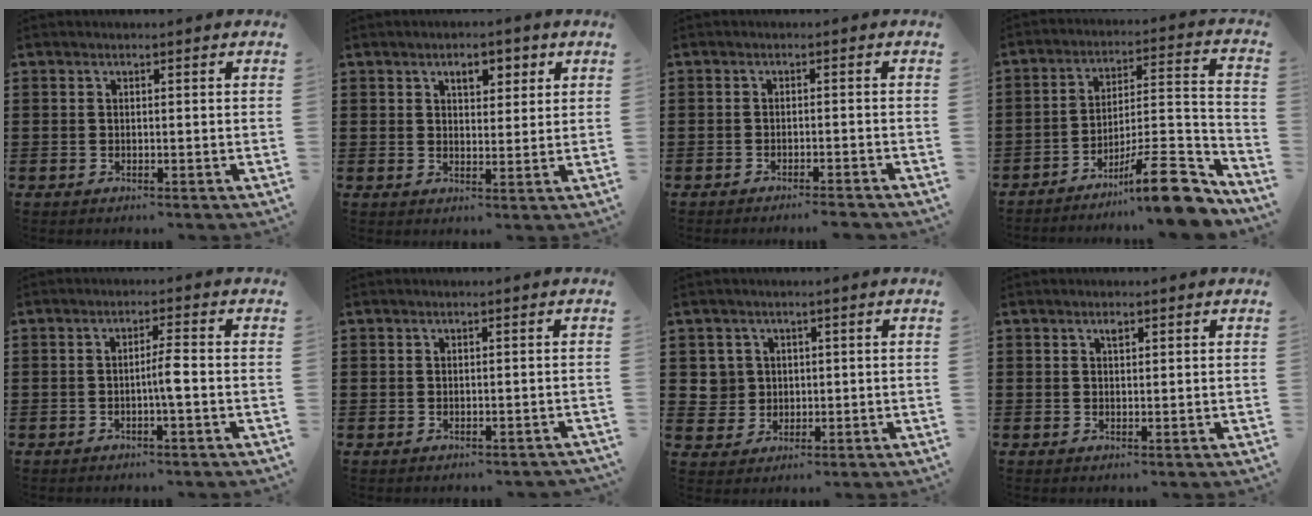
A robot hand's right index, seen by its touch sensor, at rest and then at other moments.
{"total": 3.9, "force": [2.0, 2.1, 2.5], "torque": [-0.035, 0.001, 0.028]}
{"total": 1.7, "force": [-1.6, -0.4, 0.6], "torque": [-0.013, -0.001, -0.030]}
{"total": 13.7, "force": [-9.9, 2.7, 9.1], "torque": [-0.108, 0.034, -0.172]}
{"total": 3.0, "force": [-0.9, 0.0, 2.9], "torque": [-0.051, -0.001, -0.018]}
{"total": 0.8, "force": [-0.5, 0.6, 0.0], "torque": [-0.002, 0.002, -0.011]}
{"total": 3.8, "force": [0.7, 3.7, 0.5], "torque": [-0.030, 0.013, 0.013]}
{"total": 1.1, "force": [0.6, 0.4, 0.8], "torque": [-0.017, 0.003, 0.010]}